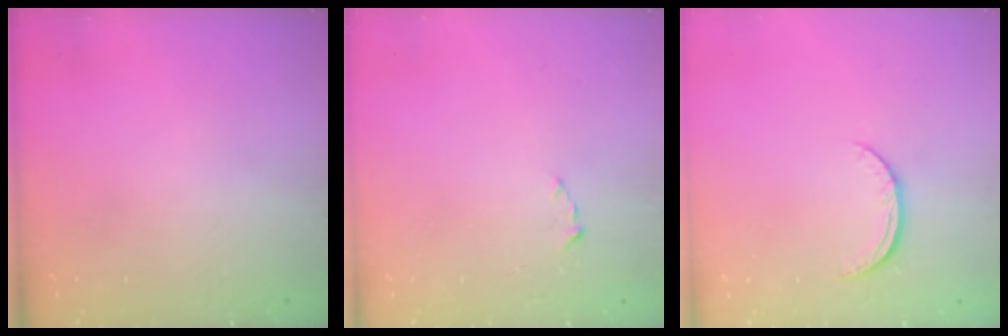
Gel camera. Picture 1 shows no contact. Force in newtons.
{"total": 2.2, "press": 2.1, "slide": 0.3}
{"total": 6.2, "press": 6.1, "slide": 0.7}